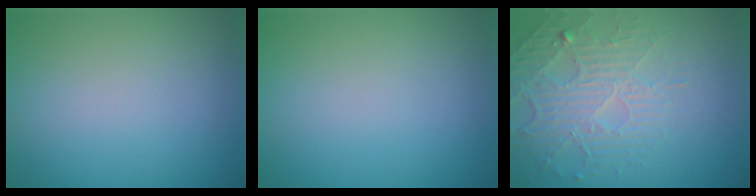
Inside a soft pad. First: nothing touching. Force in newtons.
{"total": 0.0}
{"total": 4.6, "press": 3.5, "slide": 3.0}